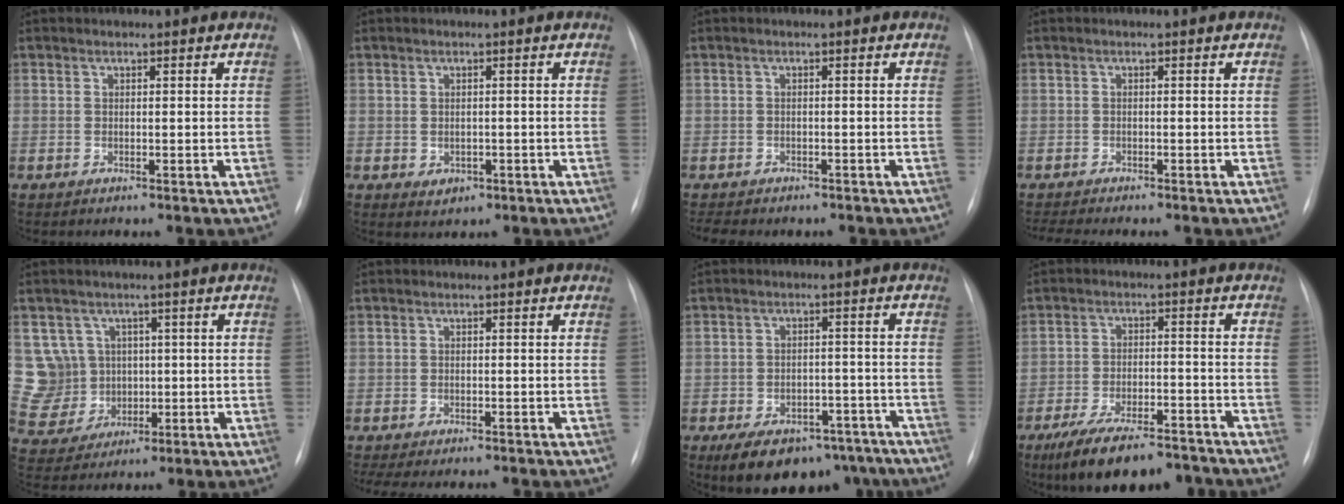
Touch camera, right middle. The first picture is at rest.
{"total": 2.0, "force": [-0.7, 1.6, 0.9], "torque": [-0.011, 0.001, 0.000]}
{"total": 5.4, "force": [-4.5, 2.2, 2.1], "torque": [-0.035, -0.005, -0.055]}
{"total": 3.8, "force": [-3.5, 0.2, 1.5], "torque": [-0.023, -0.006, -0.051]}
{"total": 7.2, "force": [1.4, 7.1, 0.4], "torque": [-0.018, 0.024, 0.040]}
{"total": 8.1, "force": [-7.0, 2.0, 3.5], "torque": [-0.044, -0.004, -0.095]}
{"total": 14.1, "force": [-10.1, 7.5, 6.2], "torque": [-0.092, 0.018, -0.137]}
{"total": 13.0, "force": [-10.4, 3.8, 6.9], "torque": [-0.111, -0.003, -0.164]}